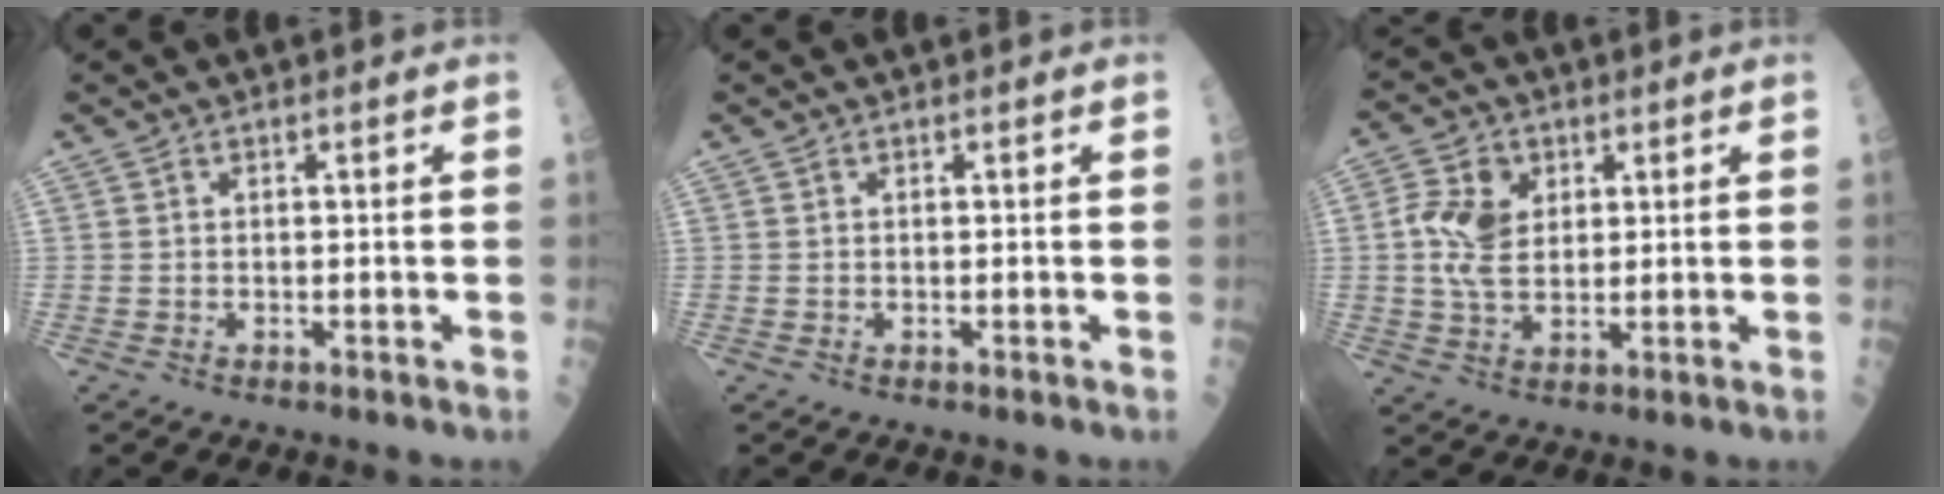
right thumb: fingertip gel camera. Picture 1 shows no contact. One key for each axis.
{"total": 0.0}
{"total": 7.9, "fx": 1.6, "fy": 5.3, "fz": 5.6, "tx": -0.102, "ty": 0.000, "tz": 0.030}